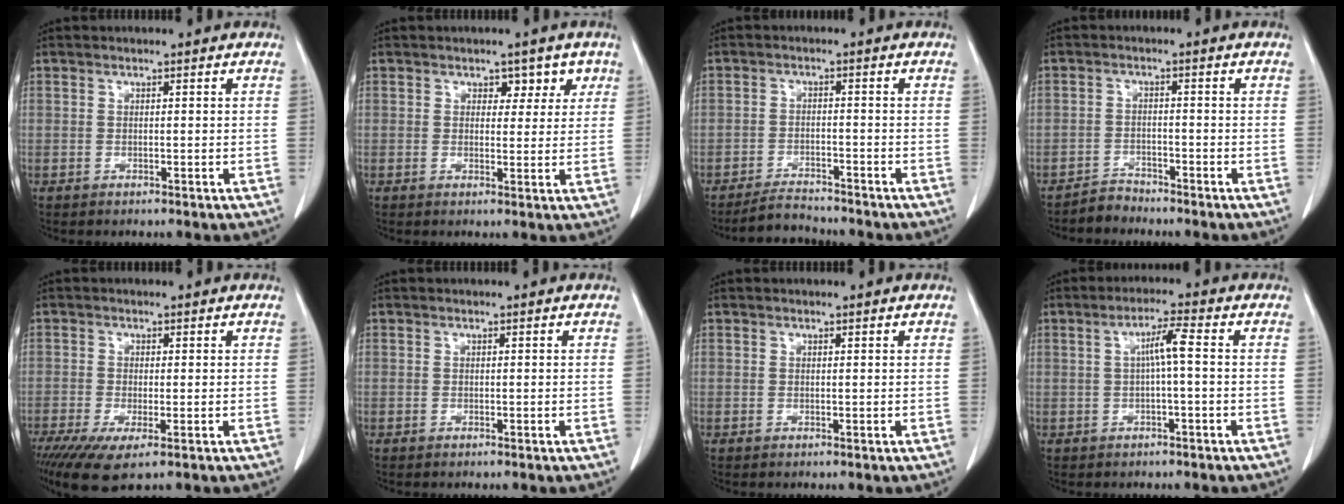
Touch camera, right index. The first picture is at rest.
{"total": 3.3, "force": [1.8, 2.4, 1.5], "torque": [-0.001, 0.007, 0.021]}
{"total": 3.9, "force": [-3.8, 0.8, 0.3], "torque": [-0.008, -0.011, -0.065]}
{"total": 2.3, "force": [-2.2, 0.6, -0.6], "torque": [0.015, -0.003, -0.040]}
{"total": 7.1, "force": [-3.9, 1.8, 5.7], "torque": [-0.096, -0.021, -0.065]}
{"total": 0.0}
{"total": 0.0}
{"total": 3.8, "force": [0.2, 0.0, 3.8], "torque": [-0.068, 0.012, 0.005]}